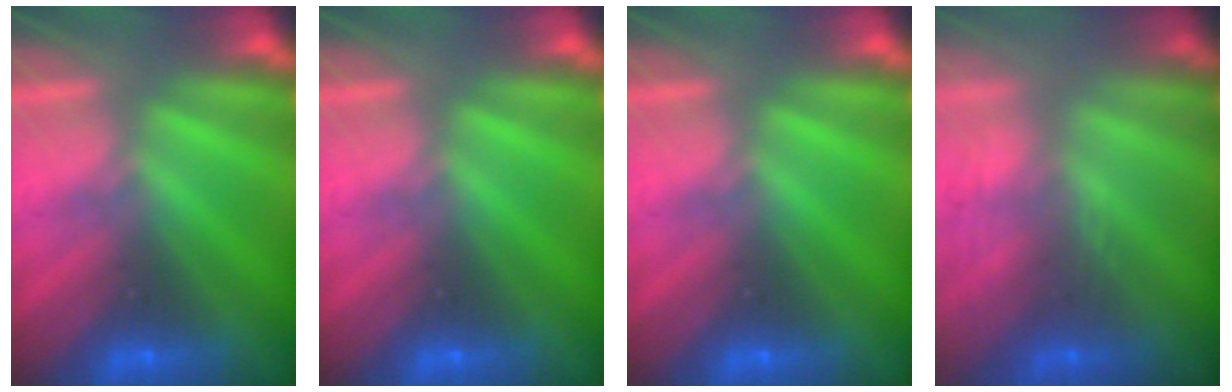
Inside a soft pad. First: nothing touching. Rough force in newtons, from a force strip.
{"total": 0.0}
{"total": 0.0}
{"total": 3.0}